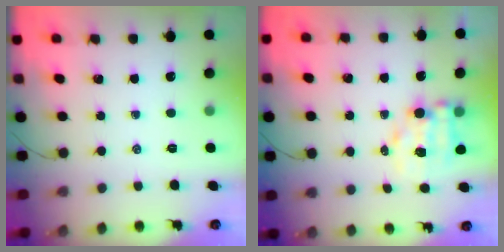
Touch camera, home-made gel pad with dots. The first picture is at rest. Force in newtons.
{"total": 6.2, "press": 6.1, "slide": 1.0}